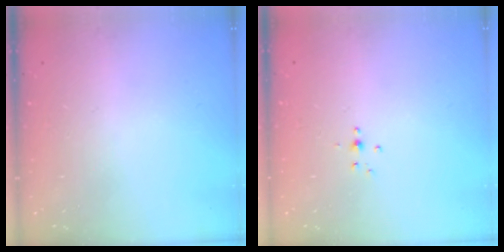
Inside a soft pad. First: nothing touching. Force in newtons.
{"total": 2.7, "press": 2.6, "slide": 0.9}